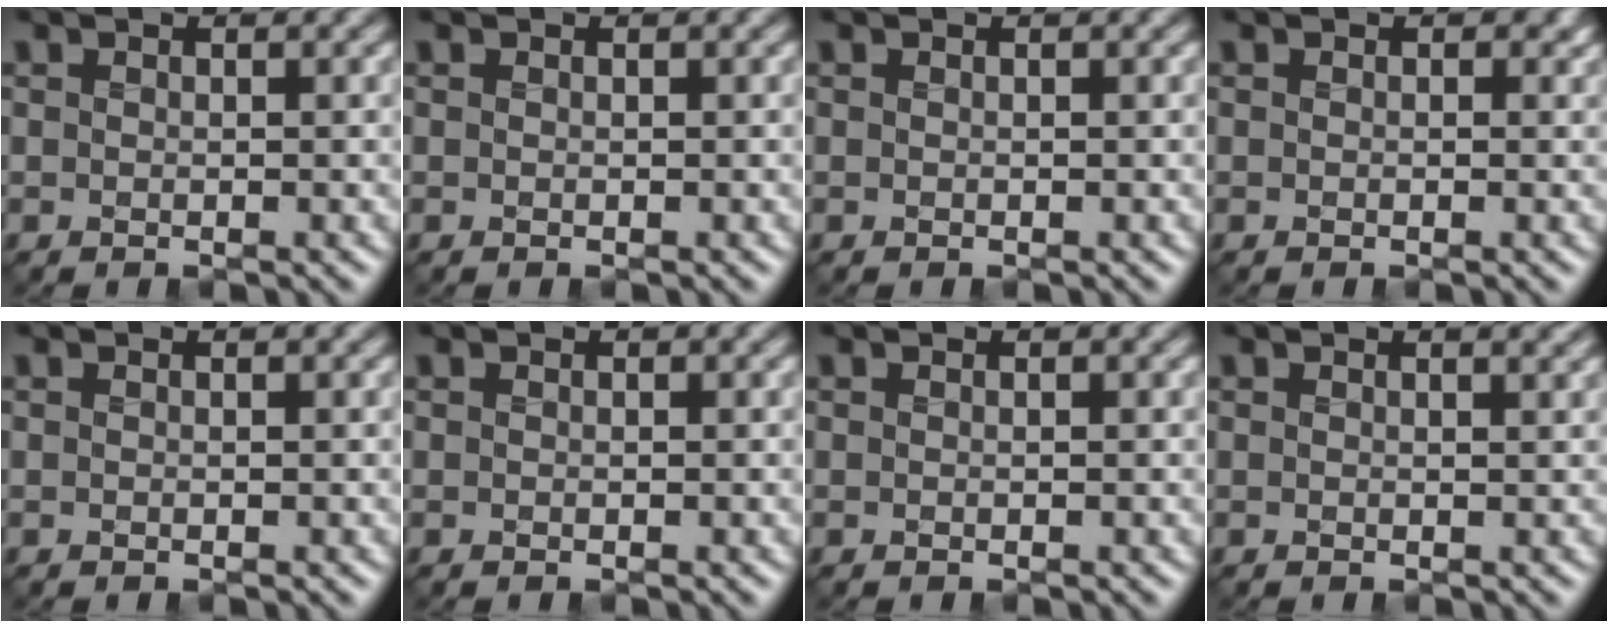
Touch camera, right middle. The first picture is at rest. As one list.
[{"total": 0.0}, {"total": 0.0}, {"total": 0.8, "force": [0.5, 0.6, 0.3], "torque": [-0.006, -0.001, 0.003]}, {"total": 0.0}, {"total": 0.0}, {"total": 0.0}, {"total": 1.1, "force": [0.9, 0.1, 0.6], "torque": [-0.006, 0.002, 0.015]}]